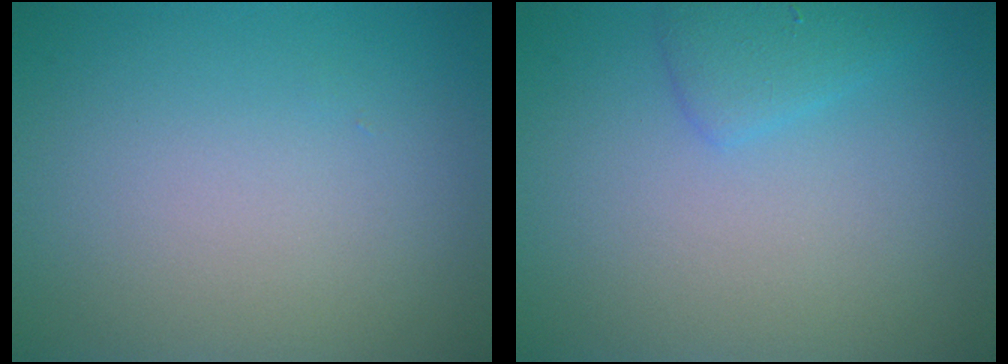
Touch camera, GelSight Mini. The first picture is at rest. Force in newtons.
{"total": 1.9, "press": 1.9, "slide": 0.0}